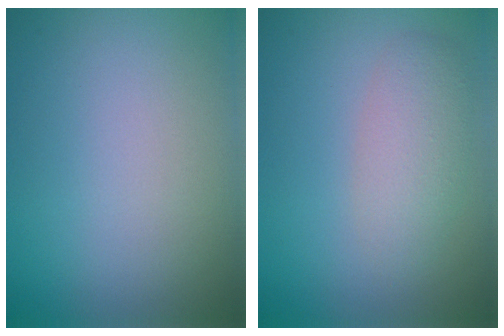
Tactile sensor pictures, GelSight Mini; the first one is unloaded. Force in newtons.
{"total": 2.9, "press": 2.9, "slide": 0.1}